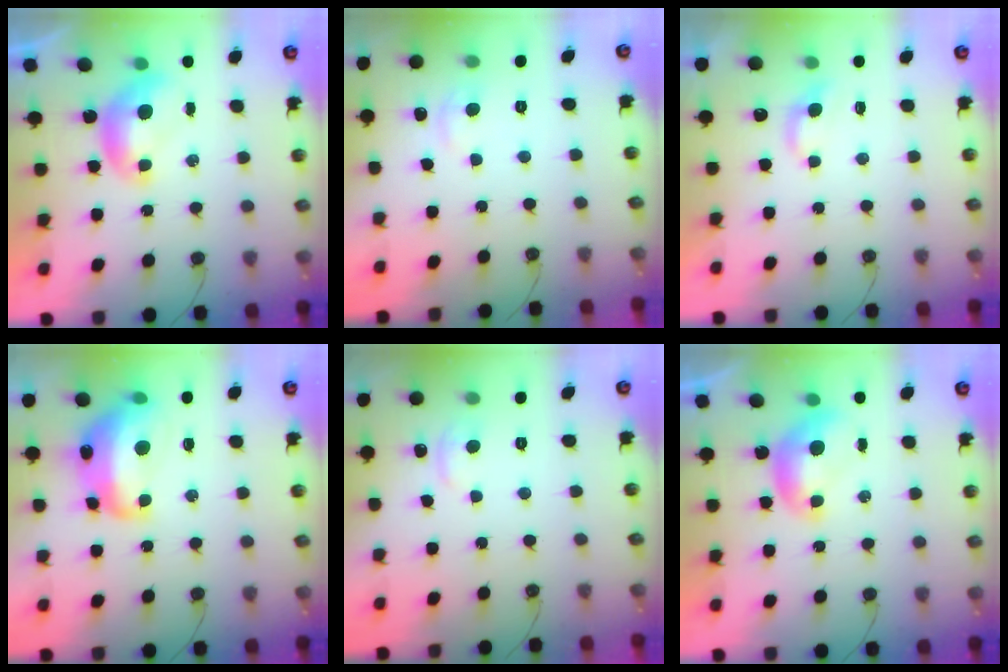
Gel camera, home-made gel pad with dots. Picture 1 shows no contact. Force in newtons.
{"total": 2.1, "press": 2.0, "slide": 0.7}
{"total": 2.0, "press": 2.0, "slide": 0.5}
{"total": 8.6, "press": 8.5, "slide": 0.9}
{"total": 1.8, "press": 1.7, "slide": 0.6}
{"total": 0.0}